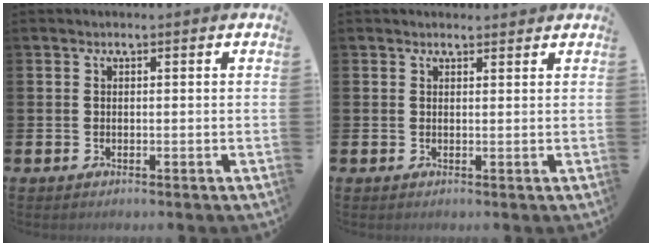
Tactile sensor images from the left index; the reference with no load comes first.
{"total": 1.1, "force": [1.0, 0.4, 0.1], "torque": [0.006, 0.001, 0.017]}